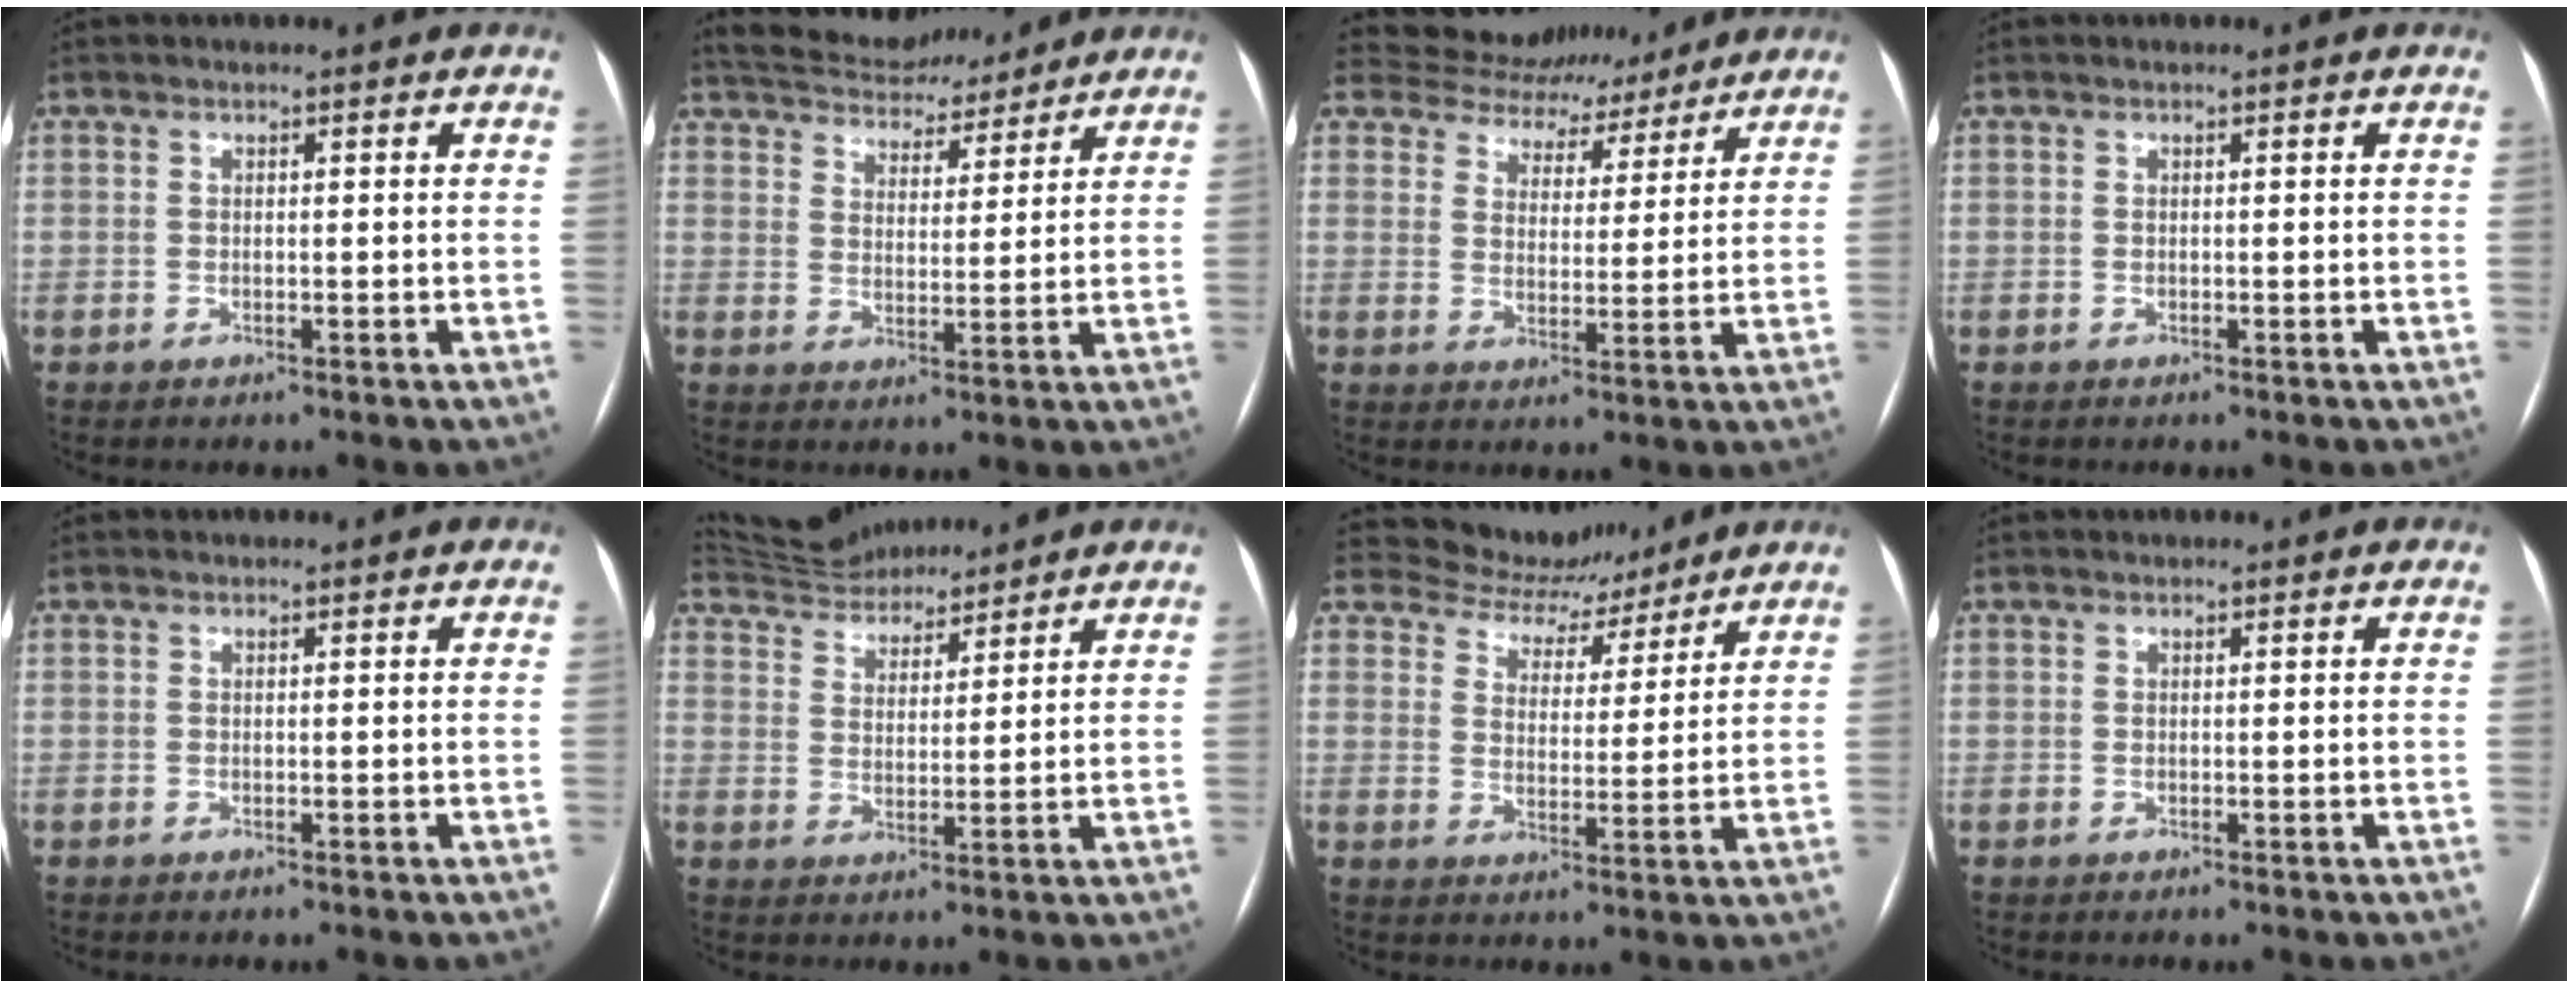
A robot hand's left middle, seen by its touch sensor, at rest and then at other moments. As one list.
[{"total": 11.6, "force": [10.8, 3.3, 2.8], "torque": [-0.041, 0.018, 0.168]}, {"total": 12.0, "force": [10.8, 5.1, 1.2], "torque": [-0.013, 0.017, 0.149]}, {"total": 0.0}, {"total": 0.0}, {"total": 10.3, "force": [9.9, 2.3, 1.5], "torque": [-0.026, 0.020, 0.167]}, {"total": 9.5, "force": [8.8, 3.4, 0.3], "torque": [-0.001, 0.008, 0.135]}, {"total": 0.0}]